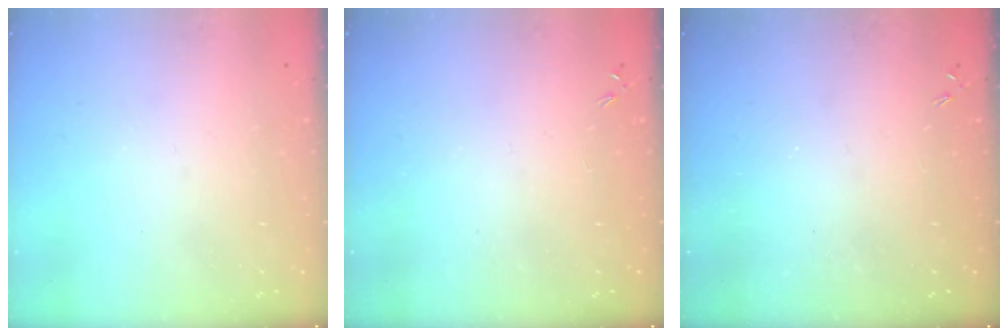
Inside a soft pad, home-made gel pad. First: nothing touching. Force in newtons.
{"total": 0.0}
{"total": 0.0}